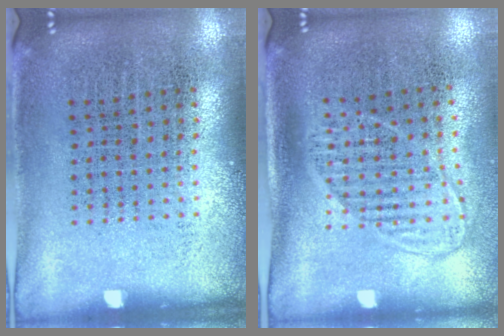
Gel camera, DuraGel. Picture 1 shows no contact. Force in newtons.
{"total": 1.5, "press": 1.3, "slide": 0.7}